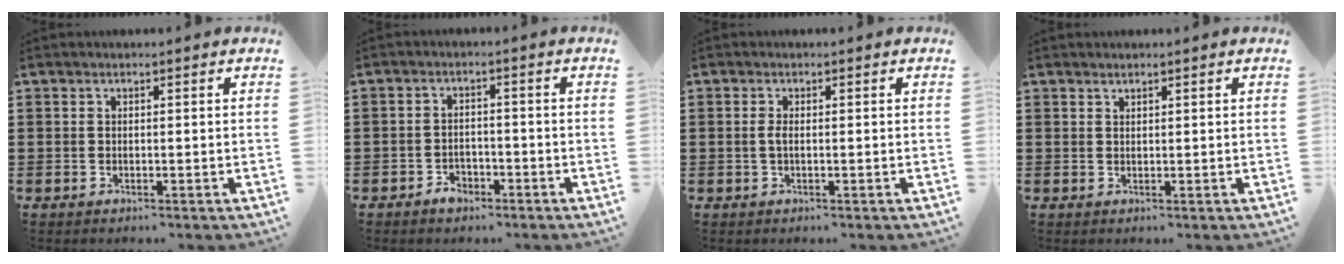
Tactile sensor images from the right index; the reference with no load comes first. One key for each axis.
{"total": 2.6, "fx": -1.9, "fy": 1.5, "fz": 0.8, "tx": -0.017, "ty": 0.002, "tz": -0.039}
{"total": 1.4, "fx": -0.1, "fy": 0.5, "fz": 1.4, "tx": -0.033, "ty": -0.002, "tz": -0.006}
{"total": 0.8, "fx": 0.8, "fy": 0.3, "fz": 0.0, "tx": -0.002, "ty": 0.001, "tz": 0.015}